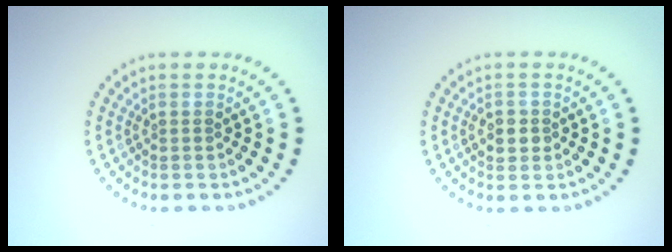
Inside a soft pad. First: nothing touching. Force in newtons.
{"total": 1.6, "press": 1.5, "slide": 0.3}